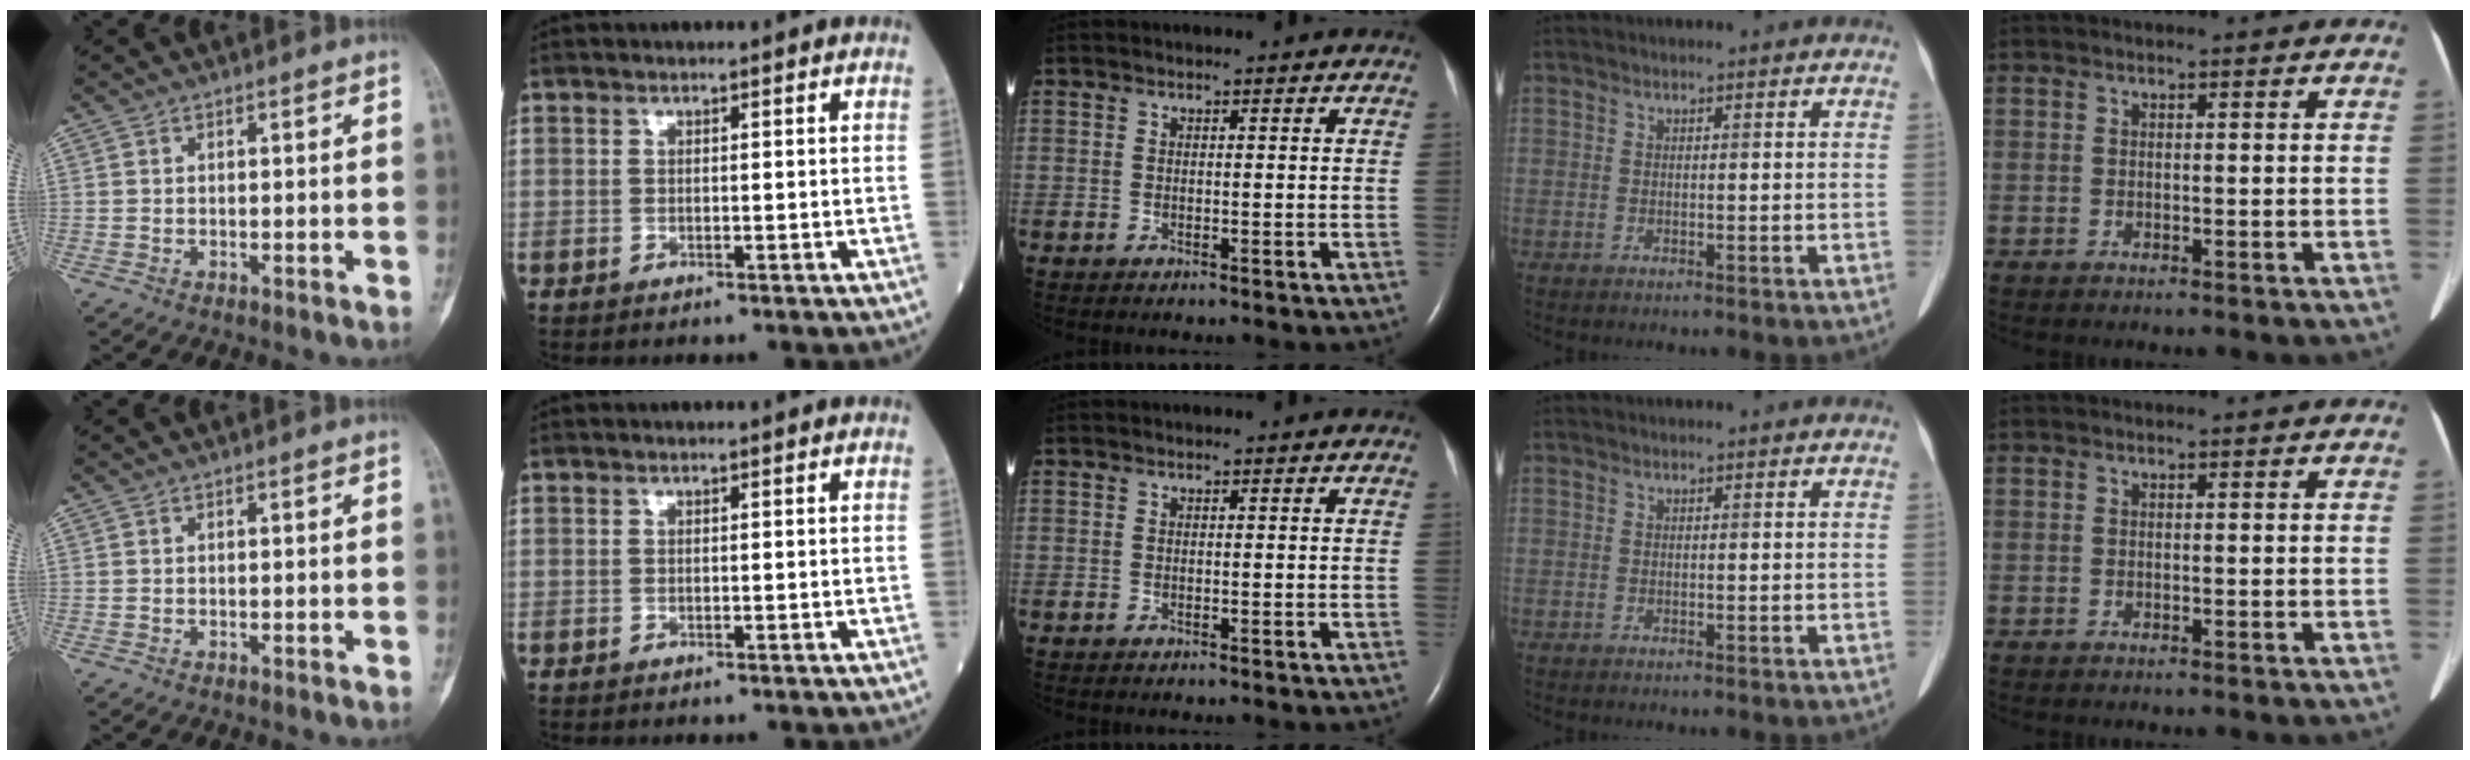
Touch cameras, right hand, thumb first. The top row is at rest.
{}